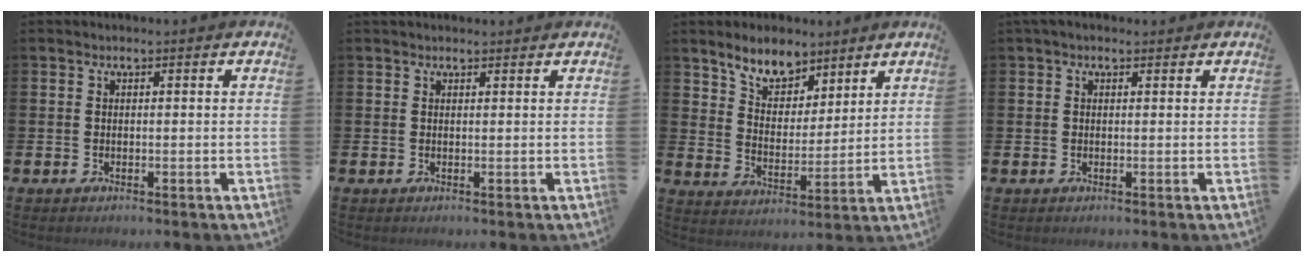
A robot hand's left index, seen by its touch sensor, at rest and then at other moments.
{"total": 0.9, "force": [0.8, 0.2, 0.1], "torque": [0.010, -0.003, 0.013]}
{"total": 7.4, "force": [6.4, 3.2, 2.0], "torque": [-0.054, -0.024, 0.115]}
{"total": 1.1, "force": [0.8, 0.6, 0.5], "torque": [0.001, 0.003, 0.012]}